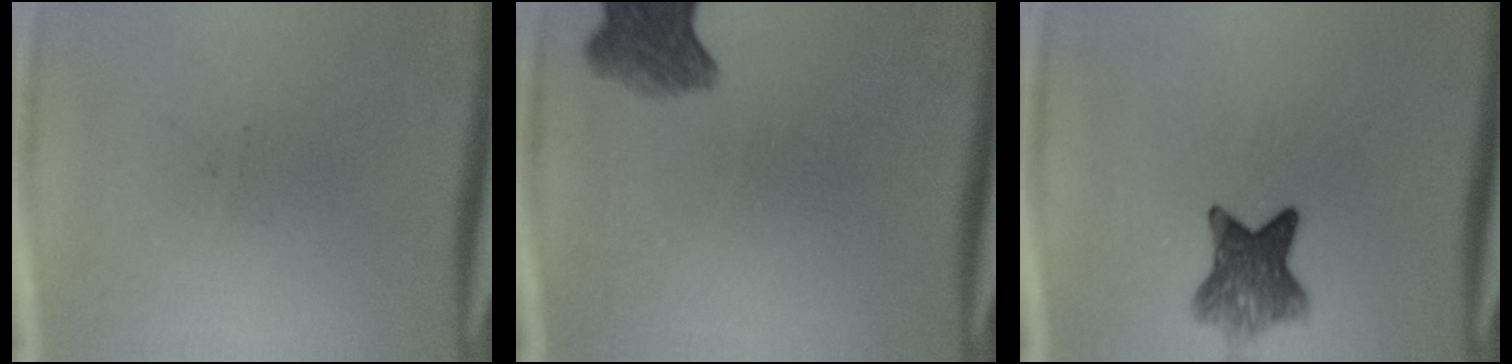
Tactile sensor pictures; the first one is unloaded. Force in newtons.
{"total": 6.2}
{"total": 6.5}